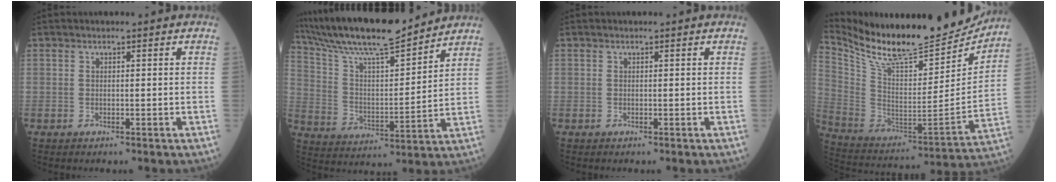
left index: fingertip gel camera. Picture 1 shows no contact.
{"total": 18.6, "force": [16.2, 1.6, 9.1], "torque": [-0.177, 0.015, 0.287]}
{"total": 0.0}
{"total": 23.9, "force": [21.3, 4.5, 9.8], "torque": [-0.189, -0.047, 0.338]}